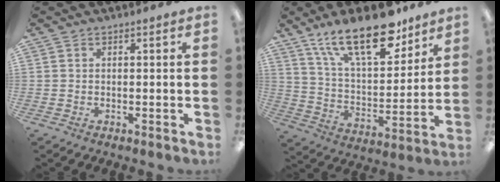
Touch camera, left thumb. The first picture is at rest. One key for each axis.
{"total": 21.5, "fx": 14.7, "fy": 8.4, "fz": 13.2, "tx": -0.217, "ty": -0.080, "tz": 0.253}